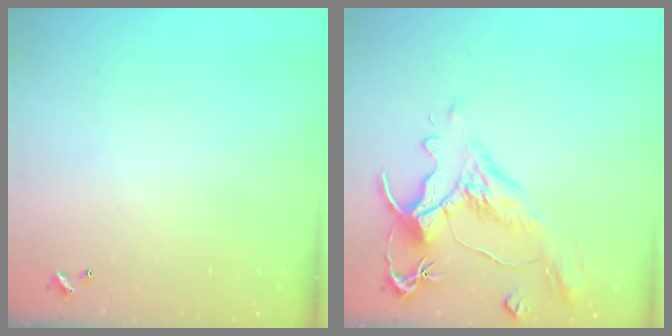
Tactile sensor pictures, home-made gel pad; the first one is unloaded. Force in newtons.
{"total": 1.5, "press": 0.1, "slide": 1.5}